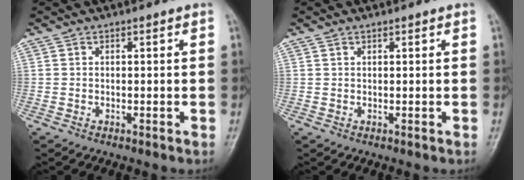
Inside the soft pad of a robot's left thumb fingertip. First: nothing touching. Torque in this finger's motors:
{"motor_torque": [-0.11, -0.06, -0.14, -0.24, -0.06]}